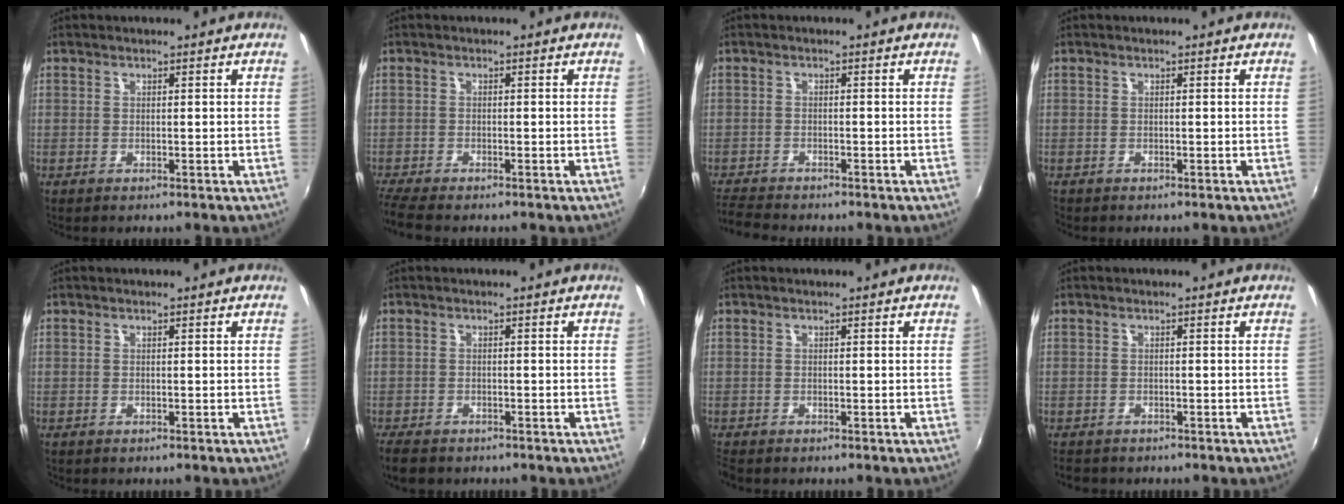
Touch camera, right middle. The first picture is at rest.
{"total": 4.6, "force": [-4.1, 0.5, 2.2], "torque": [-0.061, -0.023, -0.076]}
{"total": 4.9, "force": [-4.7, 0.5, 1.2], "torque": [-0.043, -0.023, -0.089]}
{"total": 0.0}
{"total": 0.0}
{"total": 5.2, "force": [-4.3, 2.2, 2.1], "torque": [-0.062, -0.022, -0.078]}
{"total": 1.1, "force": [-1.0, 0.4, 0.3], "torque": [-0.009, -0.007, -0.020]}
{"total": 2.9, "force": [-2.5, 1.3, 0.7], "torque": [-0.023, -0.014, -0.041]}